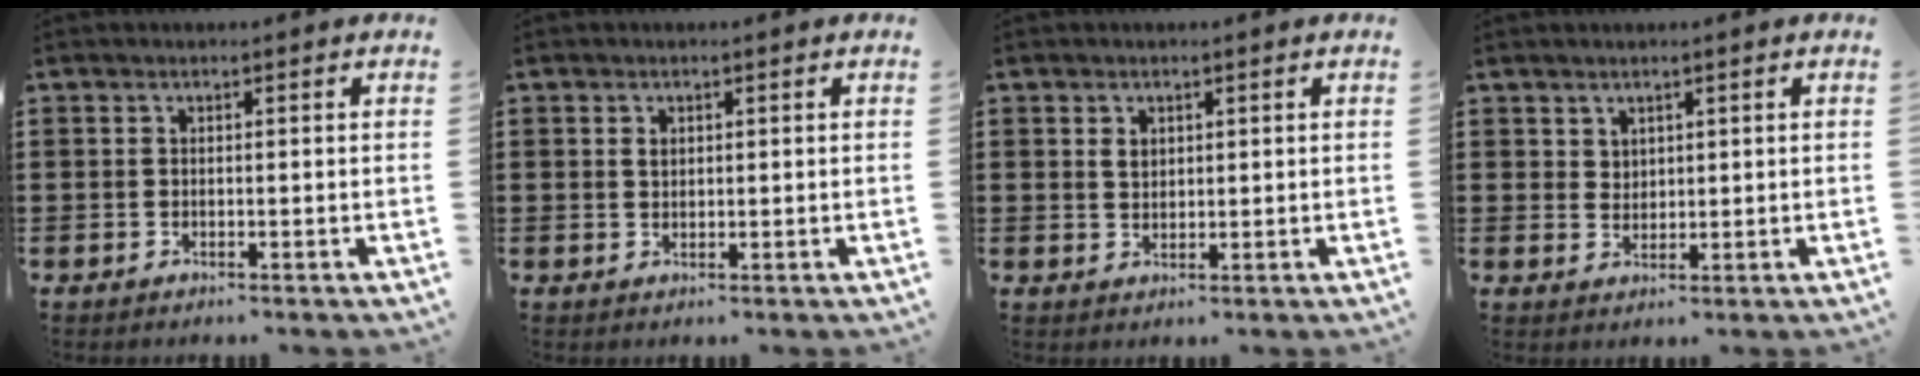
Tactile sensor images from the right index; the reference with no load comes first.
{"total": 1.0, "force": [0.4, 0.8, 0.5], "torque": [-0.012, 0.004, 0.008]}
{"total": 1.6, "force": [0.7, 1.2, 0.8], "torque": [-0.019, 0.005, 0.013]}
{"total": 2.1, "force": [1.6, 1.3, 0.1], "torque": [-0.006, 0.005, 0.032]}